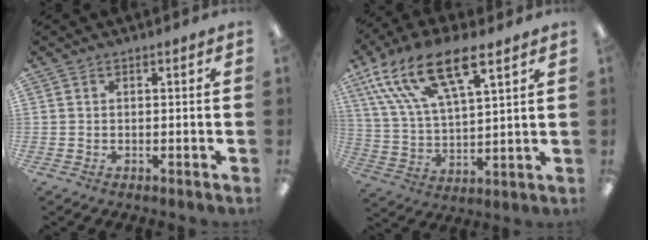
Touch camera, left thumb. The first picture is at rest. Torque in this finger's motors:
{"motor_torque": [0.52, 0.54, 1.46, -1.31, 0.52]}